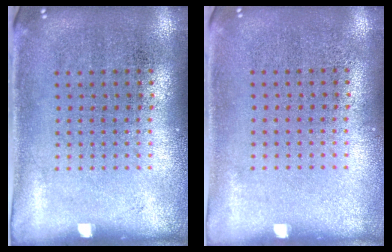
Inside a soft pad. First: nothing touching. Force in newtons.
{"total": 0.0}